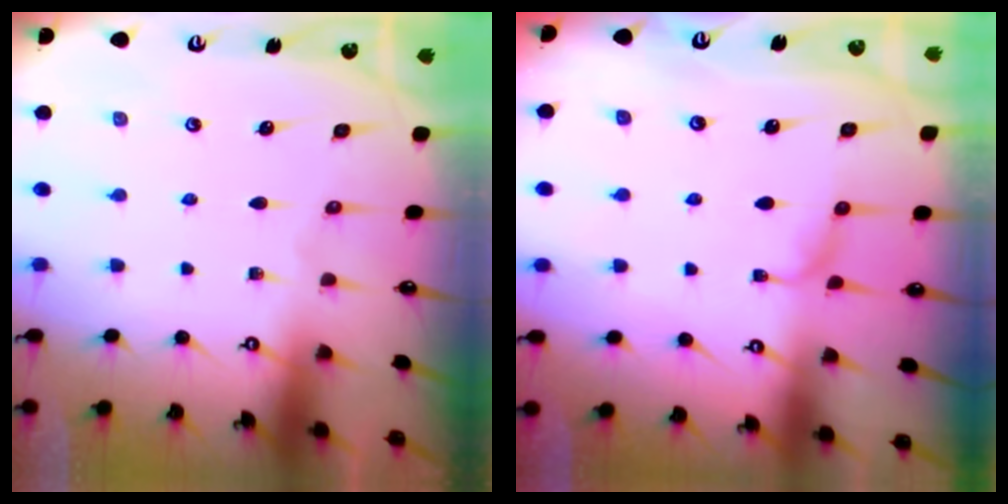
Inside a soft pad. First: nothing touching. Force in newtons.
{"total": 1.1, "press": 1.0, "slide": 0.5}